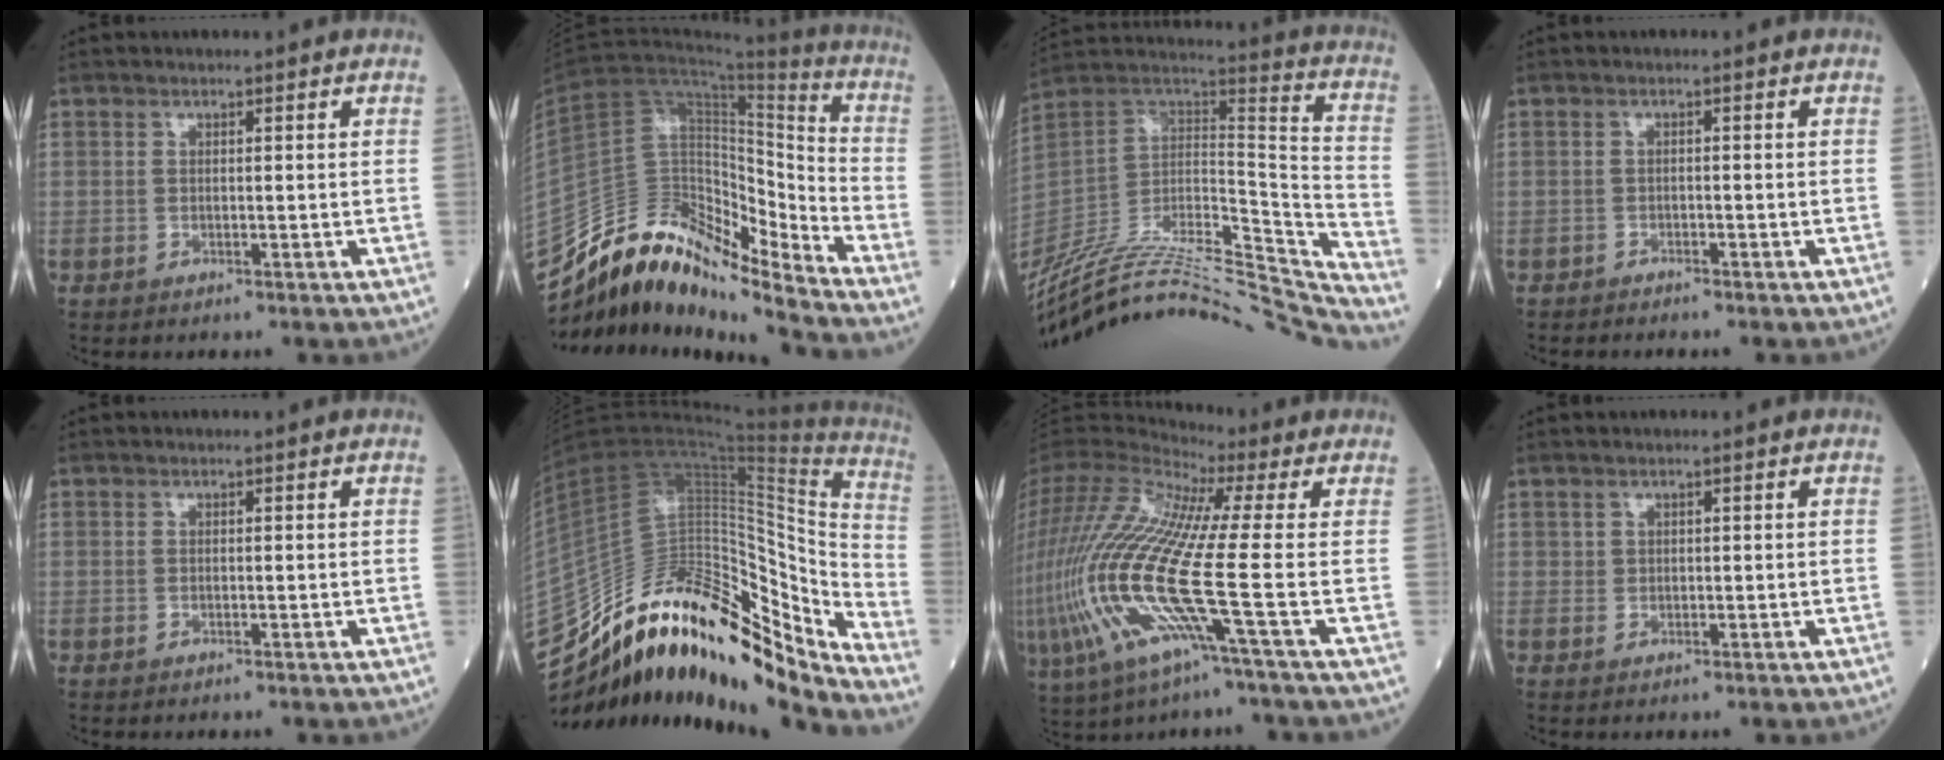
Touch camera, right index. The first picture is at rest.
{"total": 15.1, "force": [-14.4, 1.8, 4.3], "torque": [-0.064, 0.078, -0.261]}
{"total": 36.1, "force": [-32.8, 4.2, 14.4], "torque": [-0.196, -0.030, -0.488]}
{"total": 1.7, "force": [-1.6, 0.5, 0.6], "torque": [-0.012, -0.002, -0.020]}
{"total": 0.0}
{"total": 26.5, "force": [-21.1, 6.0, 14.8], "torque": [-0.252, 0.047, -0.346]}
{"total": 21.4, "force": [-5.8, 2.1, 20.5], "torque": [-0.507, -0.033, -0.125]}
{"total": 0.5, "force": [0.3, 0.4, 0.0], "torque": [0.007, 0.000, 0.003]}